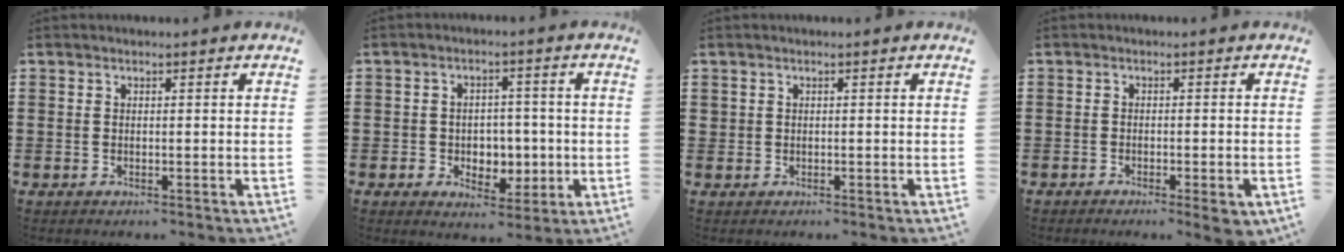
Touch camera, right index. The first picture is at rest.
{"total": 4.2, "force": [-0.6, 3.9, 1.6], "torque": [-0.030, 0.004, -0.018]}
{"total": 0.7, "force": [0.1, 0.7, 0.0], "torque": [-0.002, 0.004, 0.001]}
{"total": 1.8, "force": [-1.4, 0.4, 1.1], "torque": [-0.019, 0.001, -0.024]}